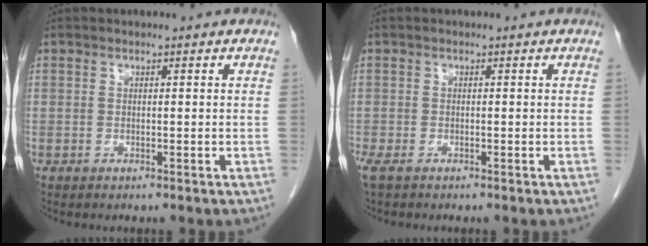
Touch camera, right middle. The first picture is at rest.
{"total": 2.3, "force": [-1.7, 0.9, 1.4], "torque": [-0.035, -0.010, -0.026]}